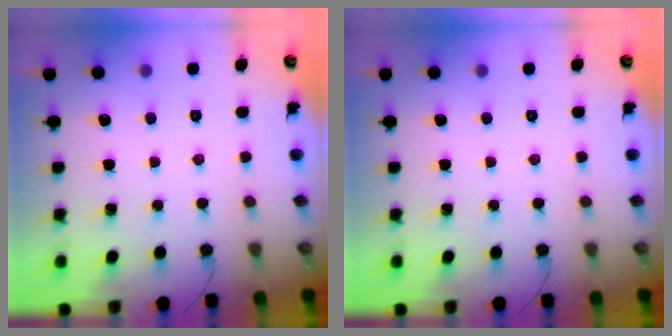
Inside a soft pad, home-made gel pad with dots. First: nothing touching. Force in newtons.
{"total": 0.0}